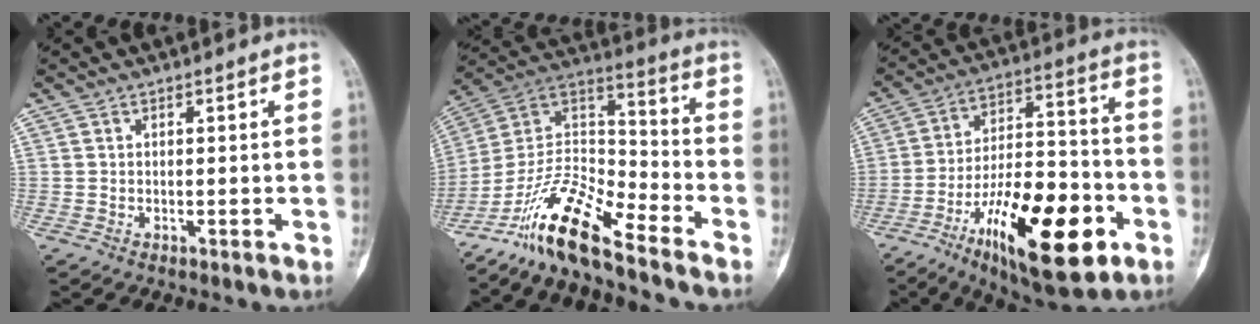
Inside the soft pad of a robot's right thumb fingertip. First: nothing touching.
{"total": 15.1, "force": [-11.8, 3.3, 8.8], "torque": [-0.164, 0.090, -0.226]}
{"total": 24.0, "force": [-10.2, 9.2, 19.7], "torque": [-0.319, 0.050, -0.159]}